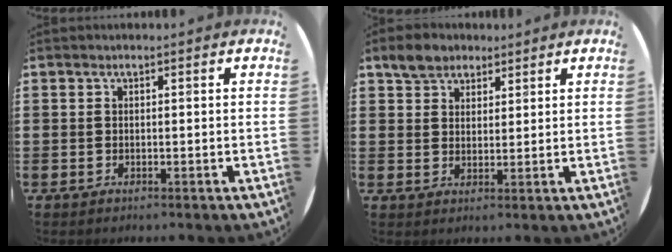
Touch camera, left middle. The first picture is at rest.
{"total": 3.9, "force": [3.1, 2.3, 0.7], "torque": [-0.015, 0.008, 0.059]}